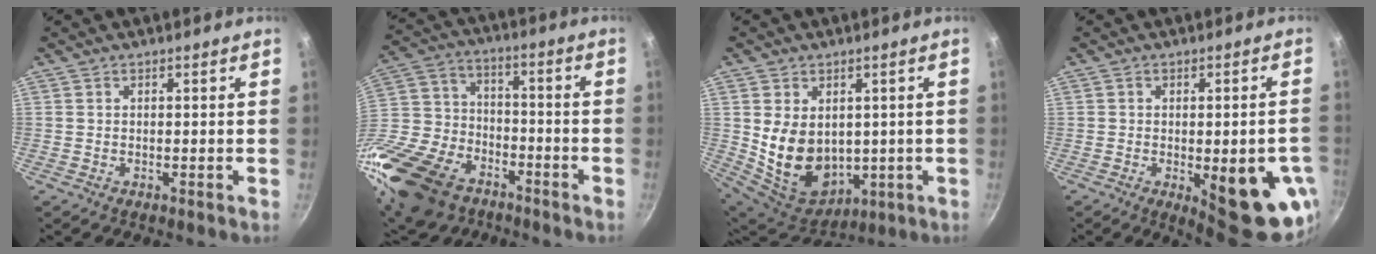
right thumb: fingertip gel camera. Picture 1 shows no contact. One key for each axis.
{"total": 27.7, "fx": -15.1, "fy": 18.0, "fz": 14.6, "tx": -0.298, "ty": 0.062, "tz": -0.267}
{"total": 14.3, "fx": 1.1, "fy": 10.5, "fz": 9.6, "tx": -0.147, "ty": -0.028, "tz": 0.052}
{"total": 15.6, "fx": -4.4, "fy": 5.6, "fz": 13.9, "tx": -0.137, "ty": 0.000, "tz": -0.044}